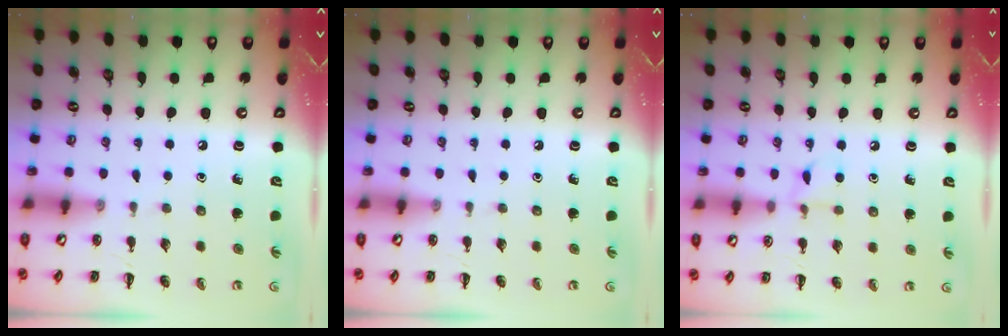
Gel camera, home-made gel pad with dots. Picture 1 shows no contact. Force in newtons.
{"total": 0.0}
{"total": 6.1, "press": 6.0, "slide": 1.4}